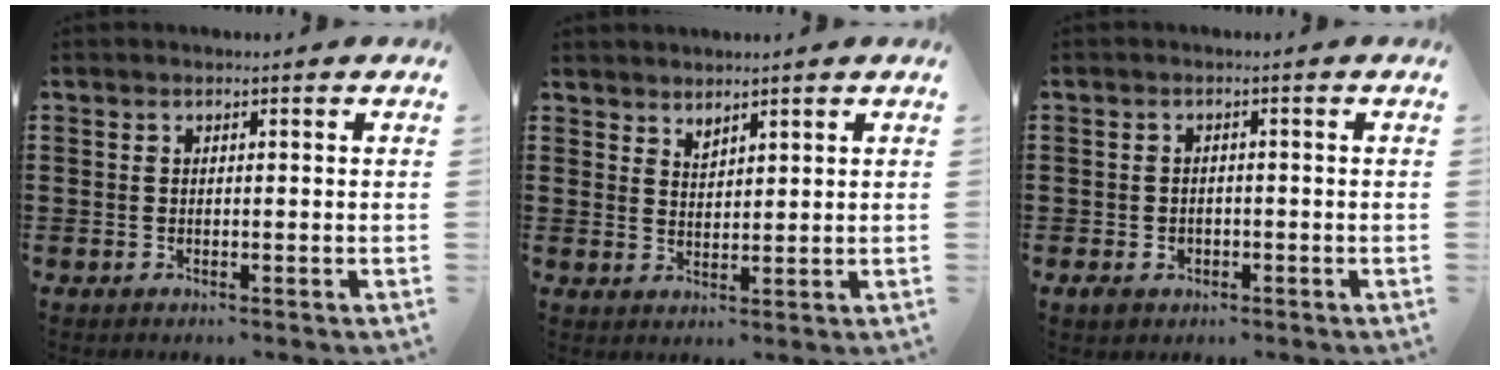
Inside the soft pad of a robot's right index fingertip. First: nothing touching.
{"total": 2.2, "force": [2.1, 0.2, -0.4], "torque": [0.002, 0.000, 0.043]}
{"total": 1.6, "force": [-0.8, 1.2, 0.5], "torque": [-0.014, 0.001, -0.020]}